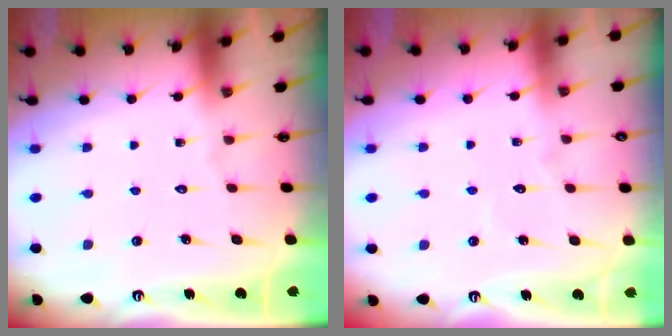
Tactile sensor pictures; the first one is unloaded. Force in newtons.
{"total": 2.5, "press": 2.5, "slide": 0.2}